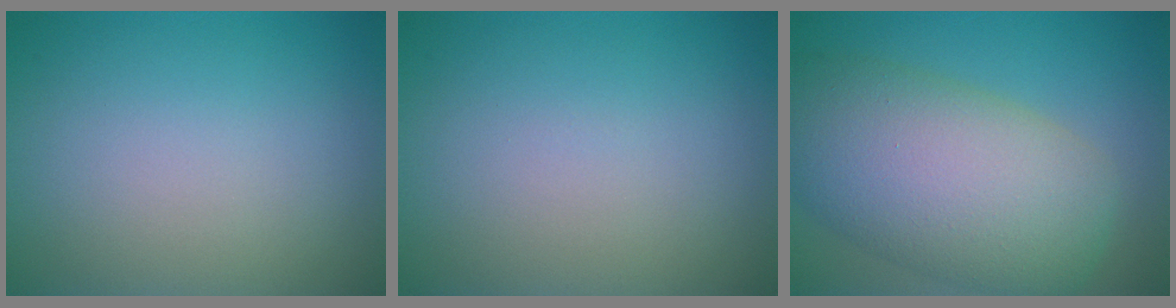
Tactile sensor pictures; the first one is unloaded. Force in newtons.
{"total": 0.0}
{"total": 10.9, "press": 10.9, "slide": 0.5}